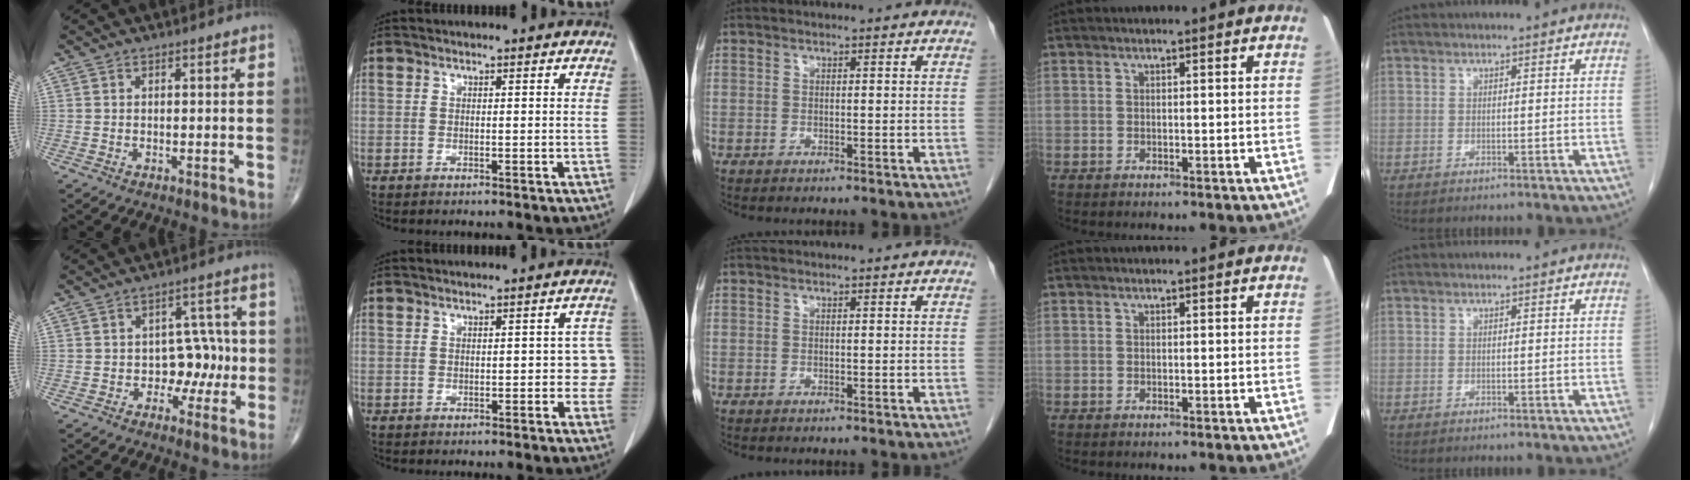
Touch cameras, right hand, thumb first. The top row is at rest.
{"thumb": {"total": 6.9, "force": [-1.2, 4.9, 4.7], "torque": [-0.020, 0.026, -0.019]}, "index": {"total": 3.9, "force": [-0.2, 1.9, 3.4], "torque": [-0.021, 0.020, -0.004]}}